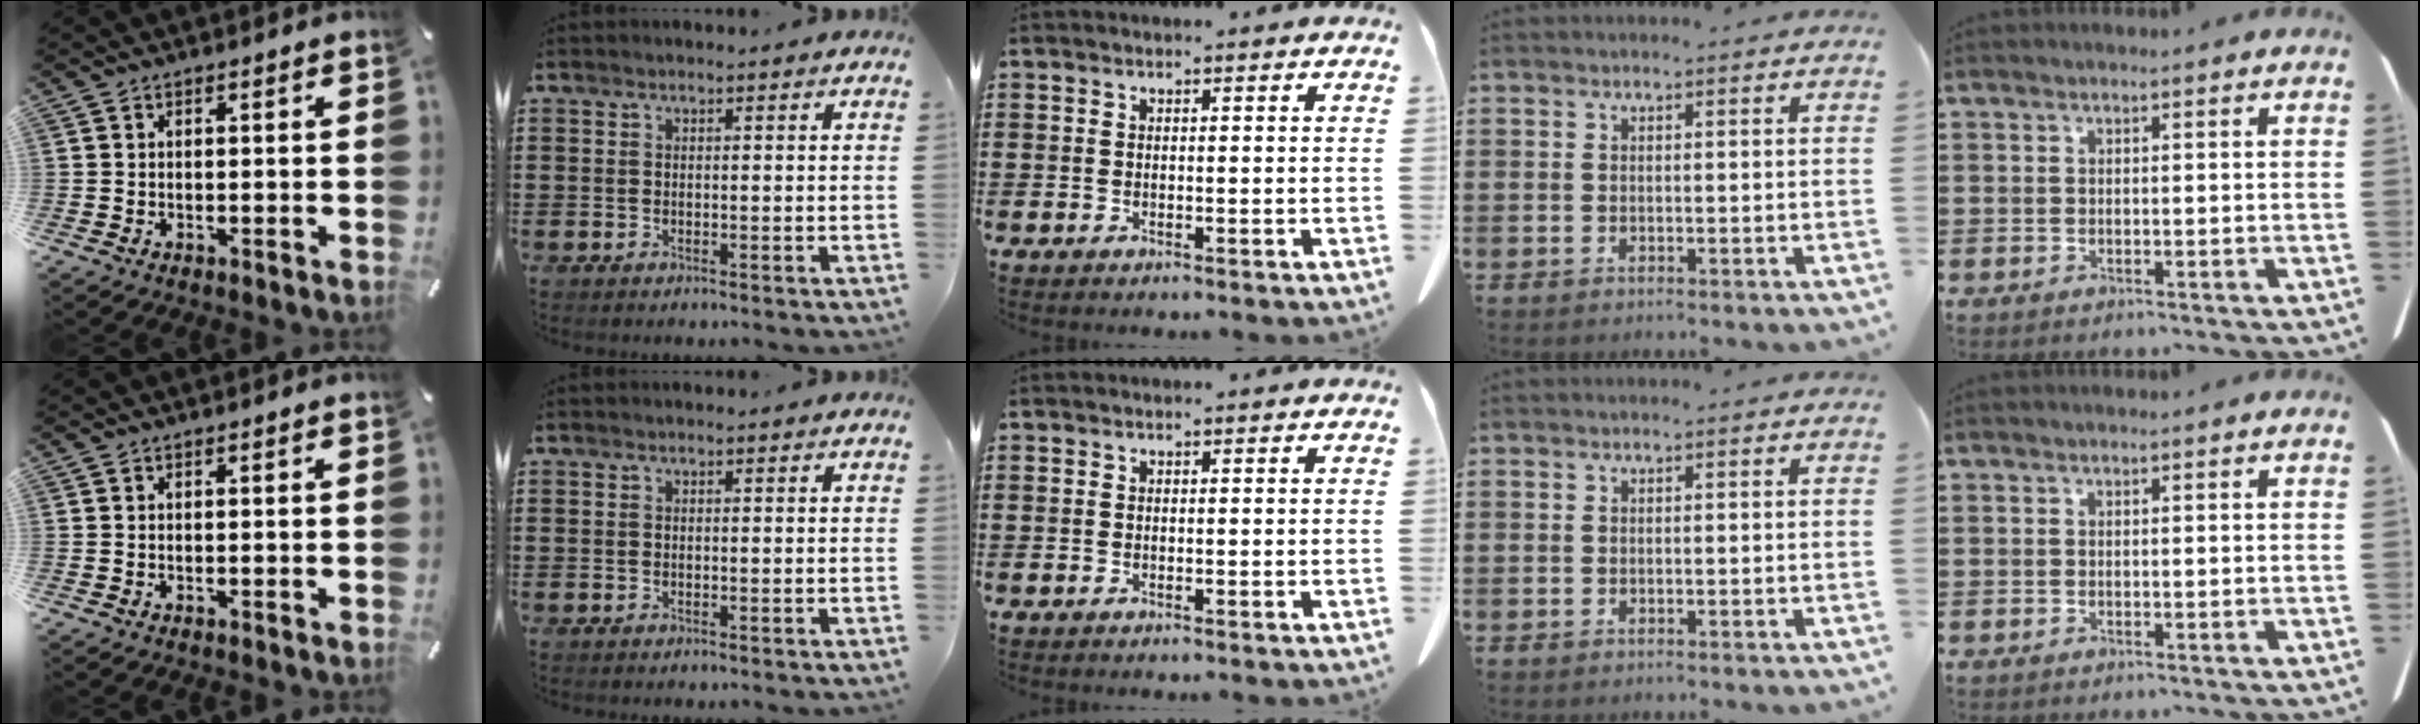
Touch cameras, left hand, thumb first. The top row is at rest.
{}